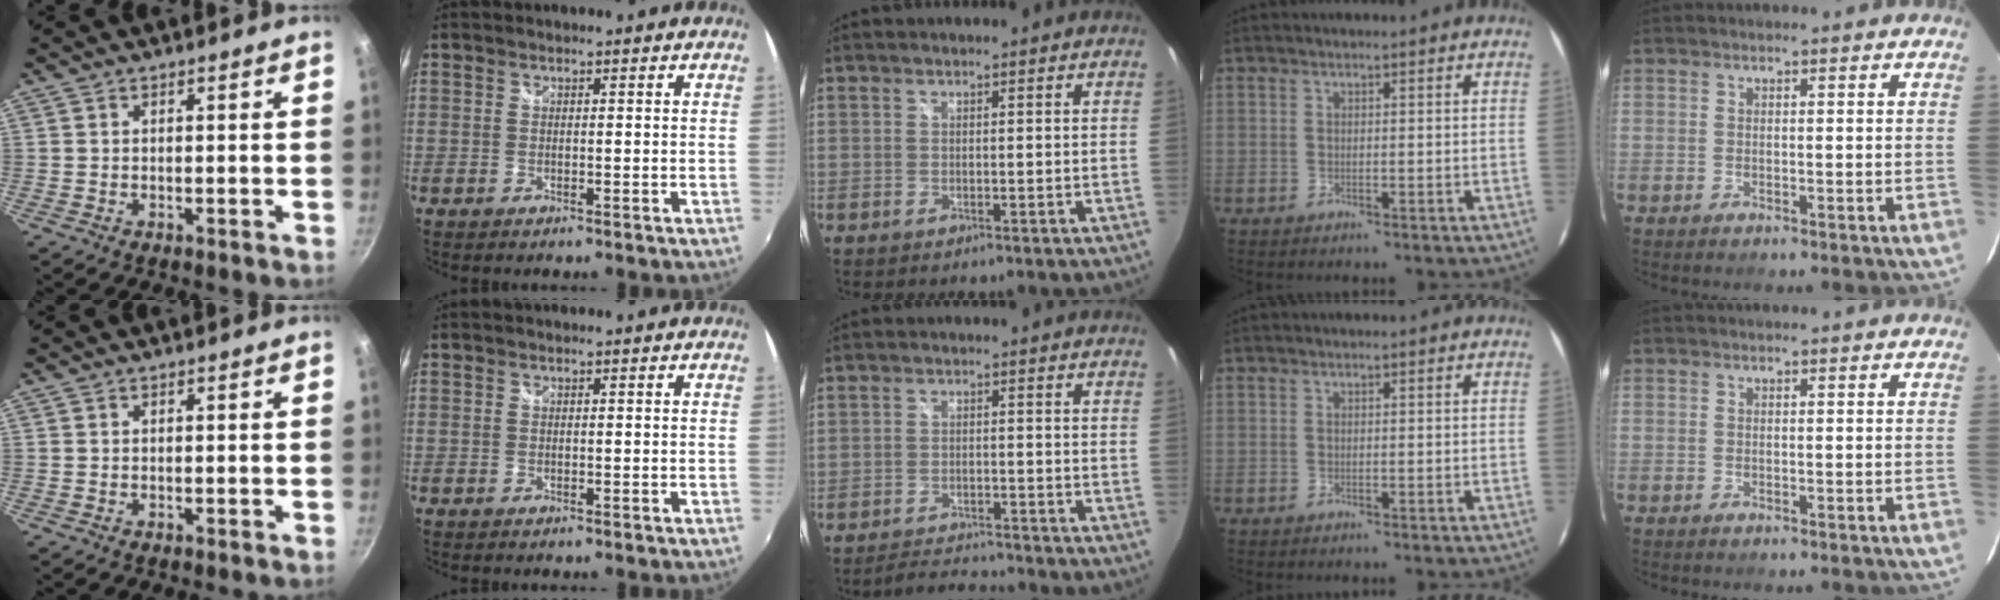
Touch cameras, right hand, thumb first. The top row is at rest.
{"middle": {"total": 5.0, "force": [-5.0, 0.2, 0.4], "torque": [-0.029, 0.006, -0.084]}}